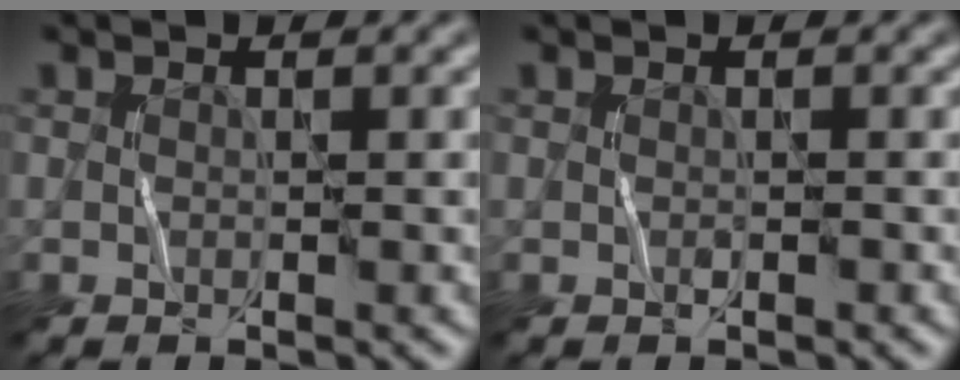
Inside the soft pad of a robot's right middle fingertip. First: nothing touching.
{"total": 0.0}